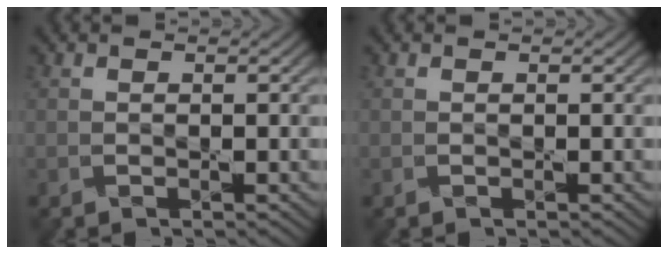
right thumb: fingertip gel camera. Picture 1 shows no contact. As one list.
[{"total": 0.0}]